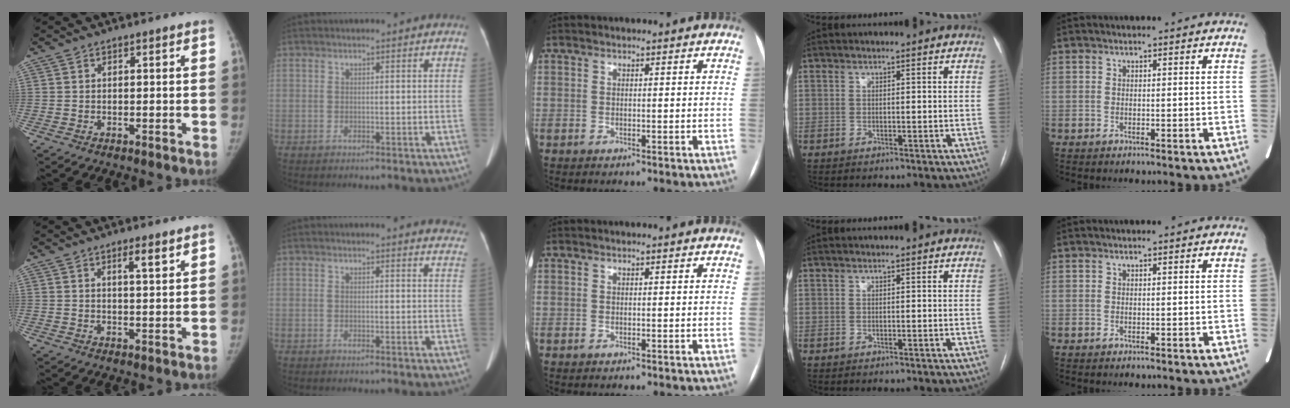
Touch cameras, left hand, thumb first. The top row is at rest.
{"thumb": {"total": 3.3, "force": [2.0, 0.5, 2.5], "torque": [-0.038, -0.015, 0.034]}, "index": {"total": 8.1, "force": [7.9, 1.2, 1.2], "torque": [0.015, -0.029, 0.050]}}